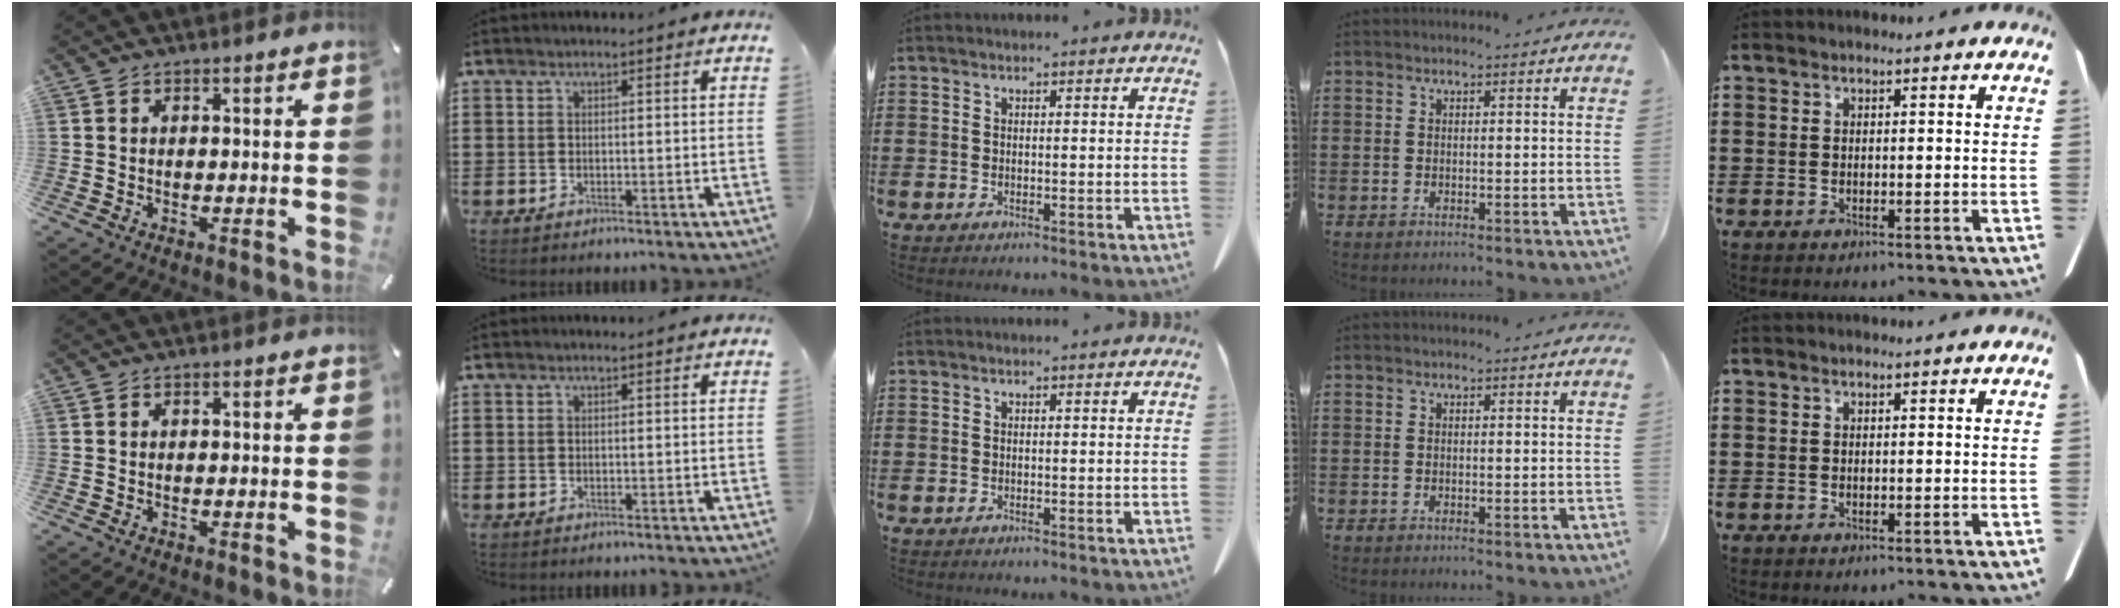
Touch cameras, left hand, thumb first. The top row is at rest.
{}